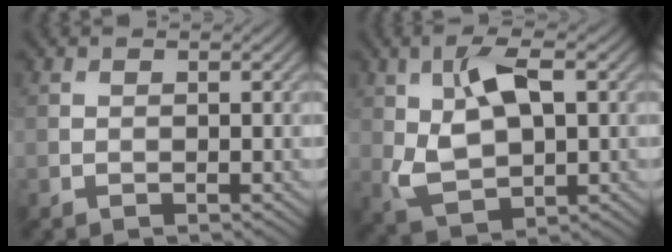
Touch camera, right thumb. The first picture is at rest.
{"total": 8.9, "force": [2.0, 4.7, 7.3], "torque": [-0.160, 0.003, 0.035]}